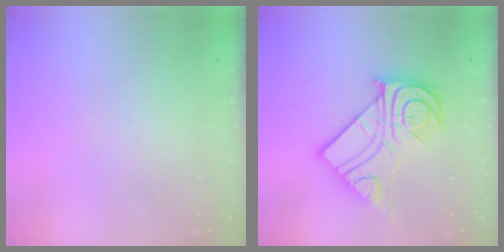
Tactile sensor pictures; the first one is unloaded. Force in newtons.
{"total": 19.6, "press": 19.5, "slide": 1.8}